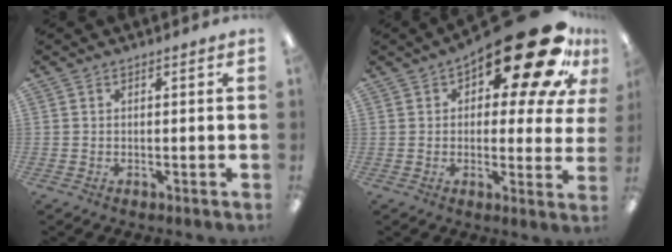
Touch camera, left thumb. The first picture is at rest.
{"total": 24.0, "force": [13.9, 9.1, 17.4], "torque": [-0.232, -0.088, 0.222]}